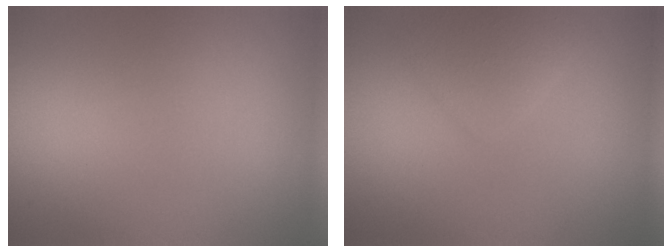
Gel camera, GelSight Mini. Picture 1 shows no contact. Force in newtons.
{"total": 2.3, "press": 2.3, "slide": 0.1}